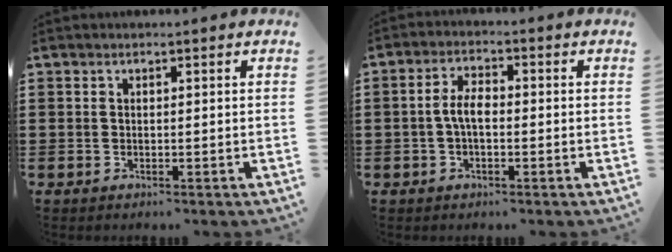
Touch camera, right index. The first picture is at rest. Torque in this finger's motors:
{"motor_torque": [0.17, -0.10, 0.21, 0.10]}